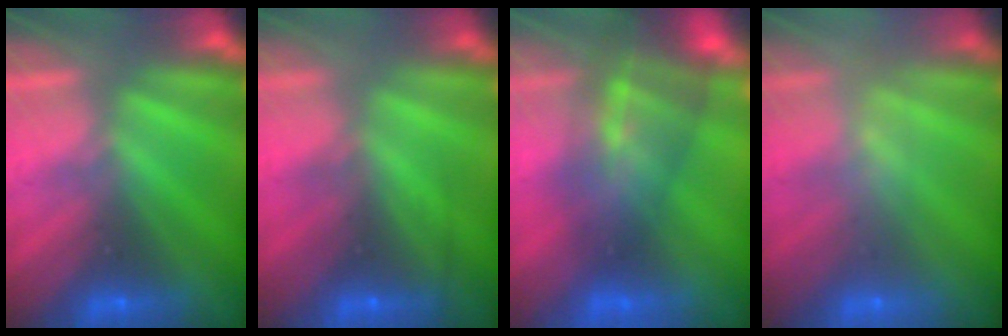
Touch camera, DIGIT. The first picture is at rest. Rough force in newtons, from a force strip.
{"total": 2.2}
{"total": 9.2}
{"total": 2.3}